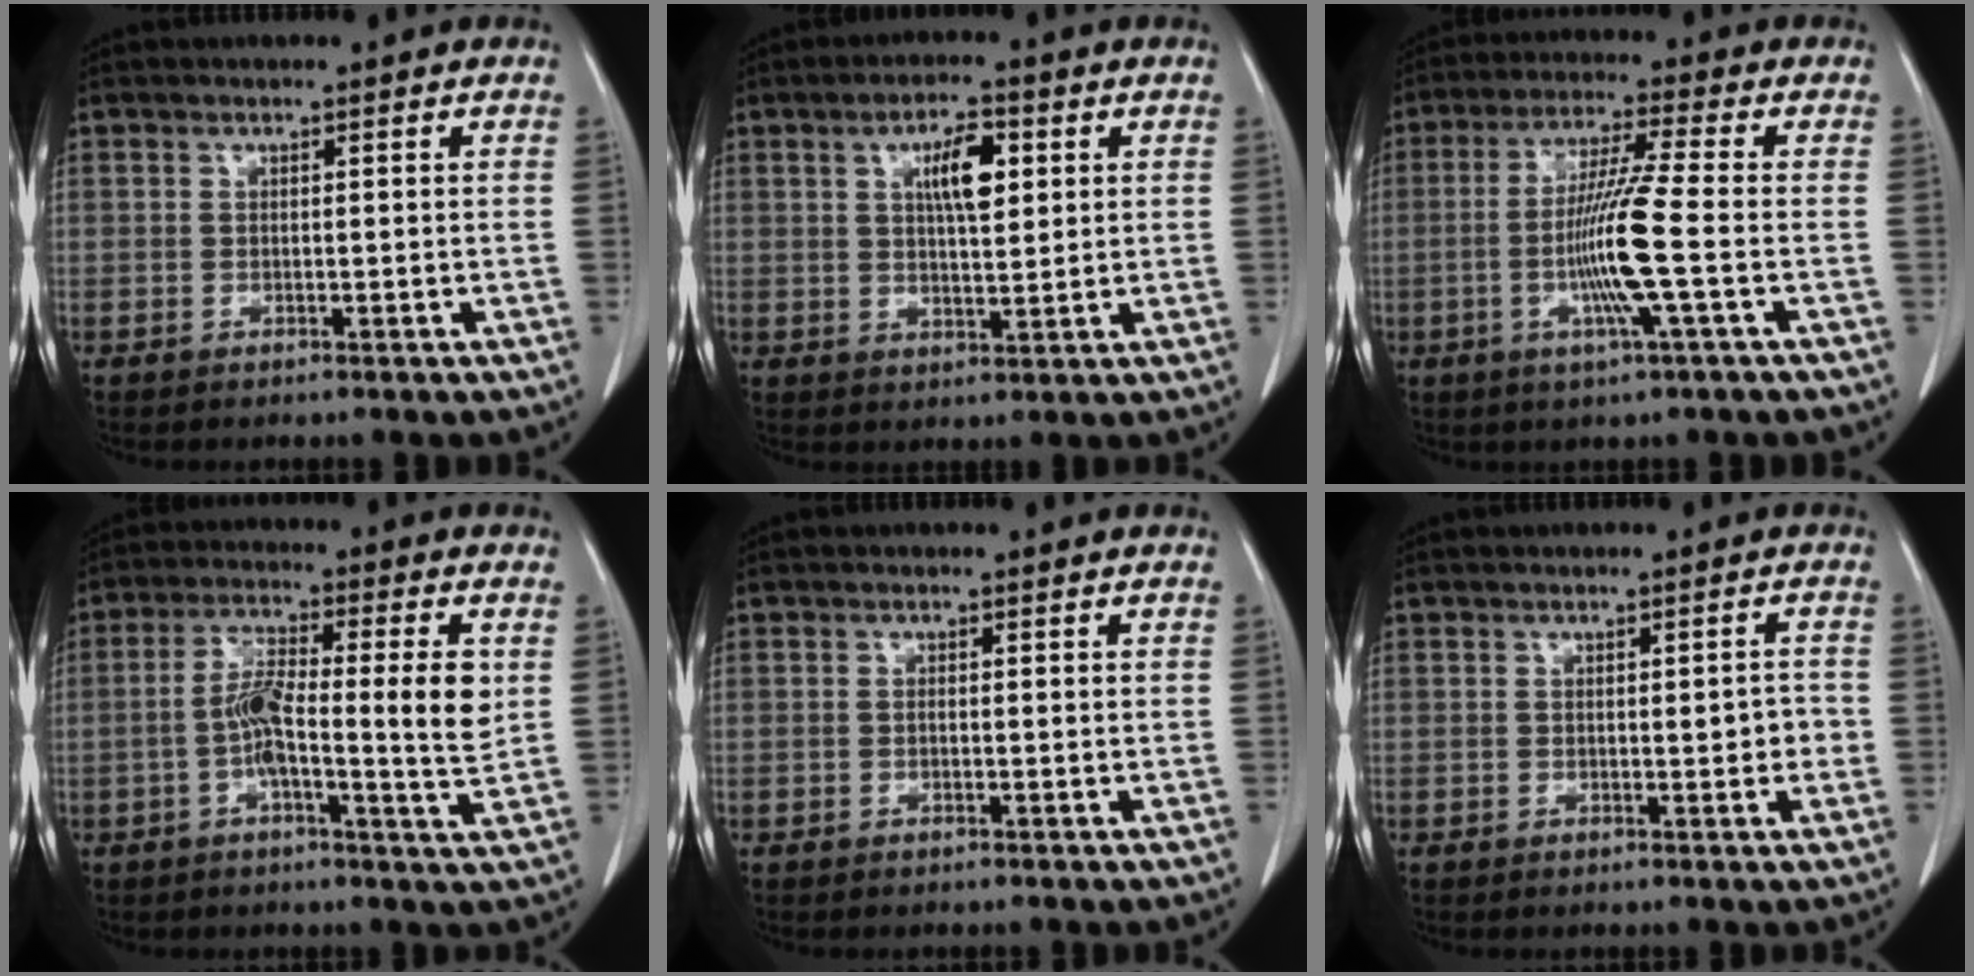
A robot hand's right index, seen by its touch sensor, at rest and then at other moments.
{"total": 6.5, "force": [2.1, 2.0, 5.8], "torque": [-0.100, 0.004, 0.037]}
{"total": 10.2, "force": [-2.0, -1.2, 10.0], "torque": [-0.197, -0.010, -0.044]}
{"total": 10.5, "force": [0.1, 1.1, 10.4], "torque": [-0.183, 0.012, -0.008]}
{"total": 0.5, "force": [0.0, 0.1, 0.5], "torque": [-0.012, -0.001, 0.002]}
{"total": 2.5, "force": [-0.2, 0.7, 2.4], "torque": [-0.034, 0.001, -0.001]}